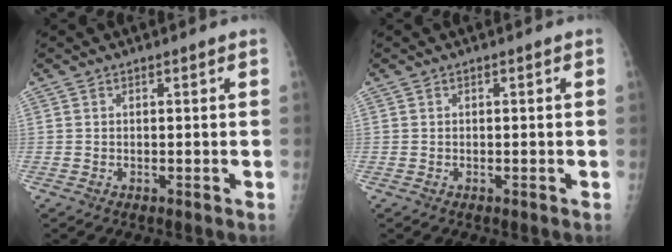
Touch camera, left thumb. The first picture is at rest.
{"total": 0.0}